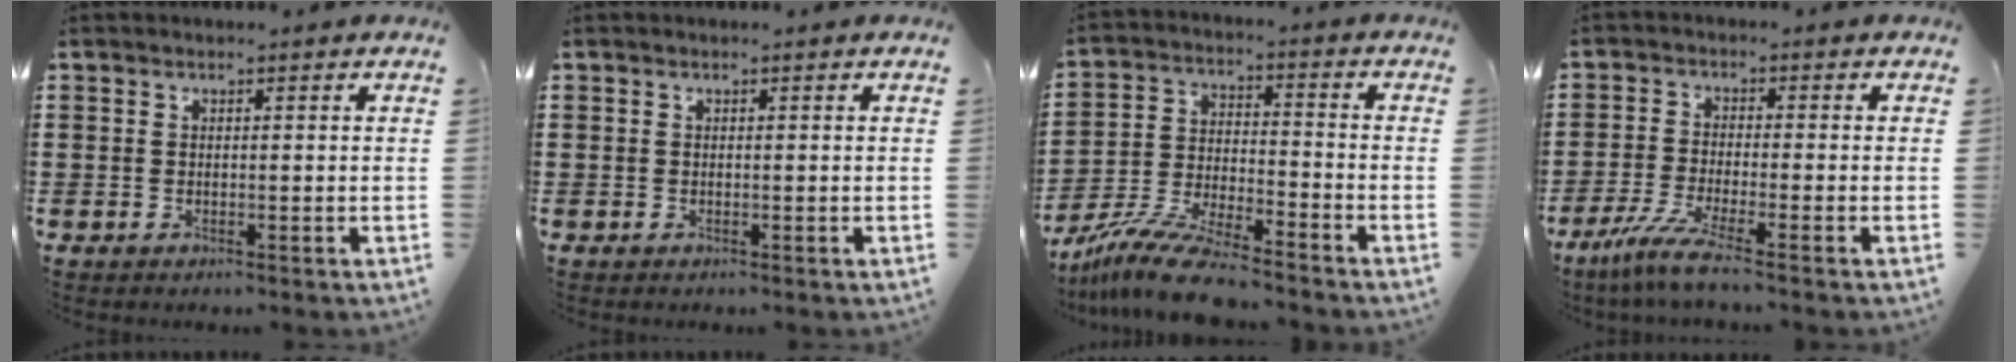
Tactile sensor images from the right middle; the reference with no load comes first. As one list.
[{"total": 0.0}, {"total": 9.8, "force": [-8.9, 0.5, 4.0], "torque": [-0.090, 0.003, -0.178]}, {"total": 5.4, "force": [-3.9, 0.0, 3.7], "torque": [-0.096, -0.026, -0.080]}]